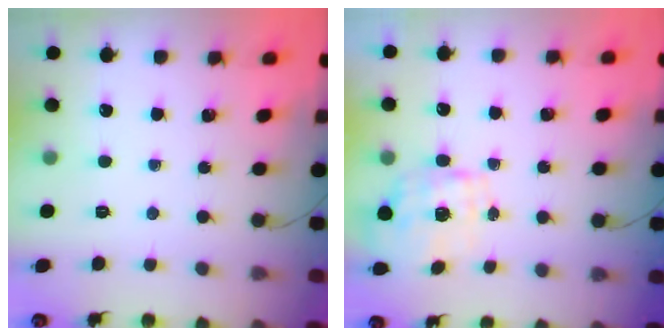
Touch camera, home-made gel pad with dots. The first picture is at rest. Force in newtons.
{"total": 1.7, "press": 1.5, "slide": 0.6}